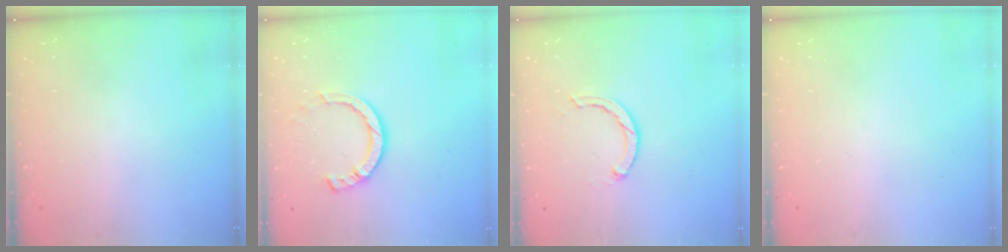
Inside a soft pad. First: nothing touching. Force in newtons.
{"total": 8.0, "press": 7.9, "slide": 0.9}
{"total": 2.4, "press": 2.3, "slide": 0.4}
{"total": 0.0}